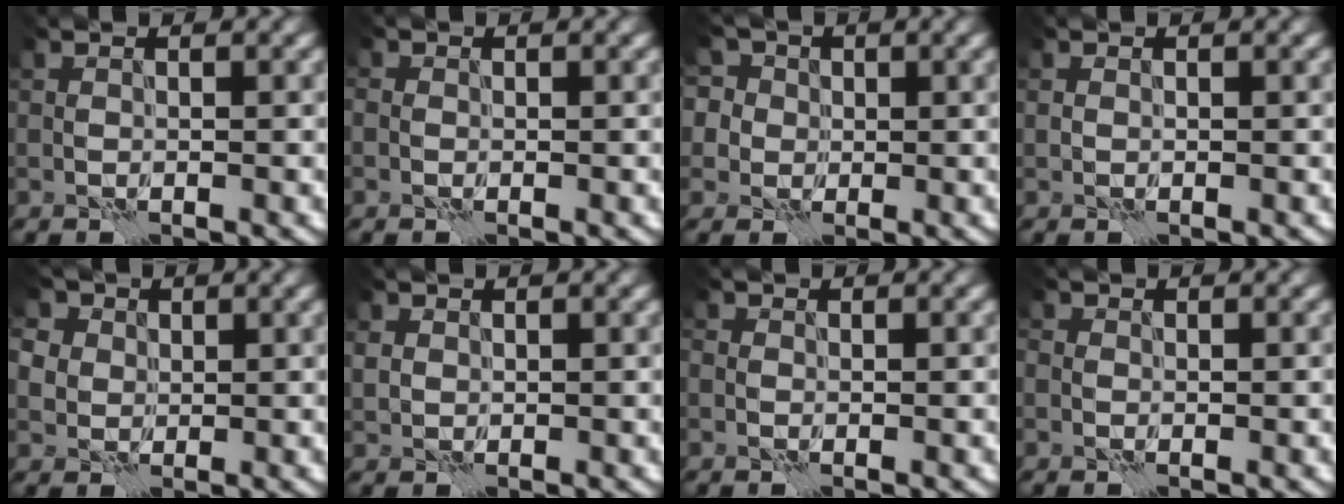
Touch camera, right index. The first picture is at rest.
{"total": 1.5, "force": [-0.2, 1.4, 0.5], "torque": [-0.001, -0.001, -0.012]}
{"total": 8.1, "force": [4.0, 6.2, 3.5], "torque": [-0.071, 0.022, 0.028]}
{"total": 0.0}
{"total": 8.2, "force": [3.5, 6.6, 3.3], "torque": [-0.080, 0.019, 0.038]}
{"total": 0.8, "force": [0.2, 0.8, -0.1], "torque": [-0.008, -0.003, 0.001]}
{"total": 1.7, "force": [-0.3, 1.5, 0.7], "torque": [0.001, 0.003, -0.017]}
{"total": 2.0, "force": [-0.3, 1.7, 1.0], "torque": [0.002, 0.004, -0.017]}